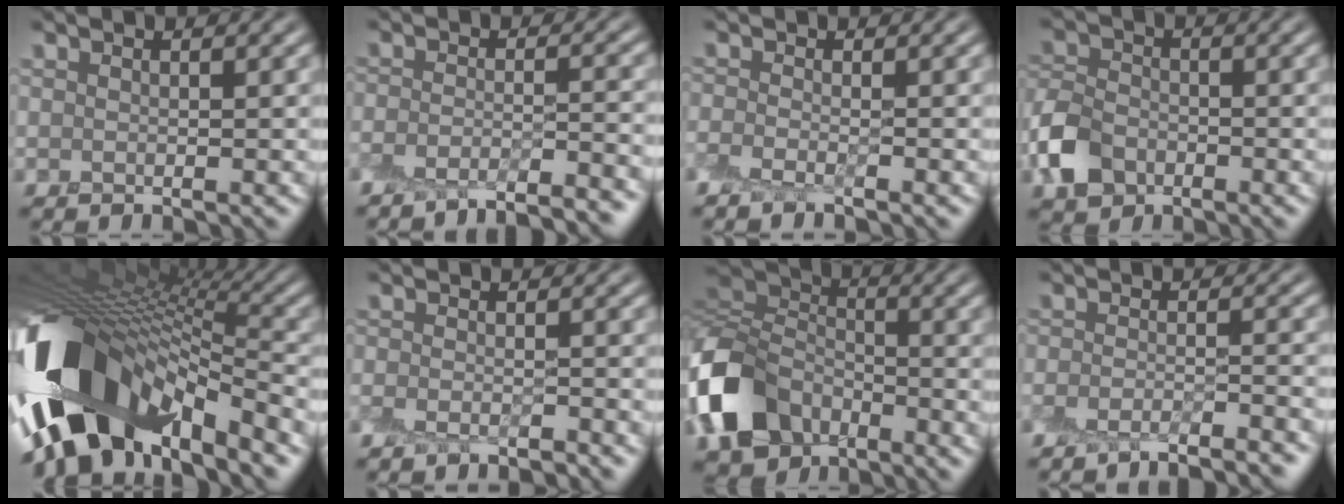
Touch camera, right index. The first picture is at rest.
{"total": 6.6, "force": [-6.1, 1.0, 2.3], "torque": [-0.035, -0.004, -0.093]}
{"total": 1.5, "force": [-1.4, 0.2, 0.5], "torque": [-0.014, -0.002, -0.036]}
{"total": 4.4, "force": [-2.4, 3.2, 2.0], "torque": [-0.048, 0.002, -0.059]}
{"total": 14.8, "force": [-5.9, 7.4, 11.4], "torque": [-0.211, 0.004, -0.111]}
{"total": 3.0, "force": [-3.0, 0.4, 0.6], "torque": [-0.011, -0.004, -0.055]}
{"total": 9.2, "force": [-4.6, 6.5, 4.6], "torque": [-0.109, -0.005, -0.110]}
{"total": 5.3, "force": [-5.0, 0.6, 1.8], "torque": [-0.032, -0.005, -0.080]}